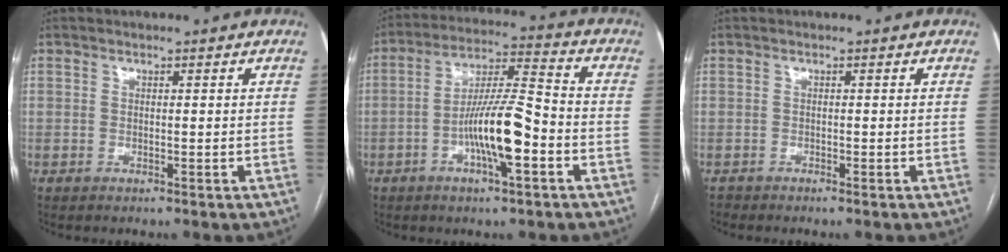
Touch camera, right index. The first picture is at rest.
{"total": 11.5, "force": [-3.8, 1.6, 10.8], "torque": [-0.204, 0.009, -0.067]}
{"total": 0.6, "force": [-0.5, 0.0, -0.1], "torque": [-0.003, -0.004, -0.010]}